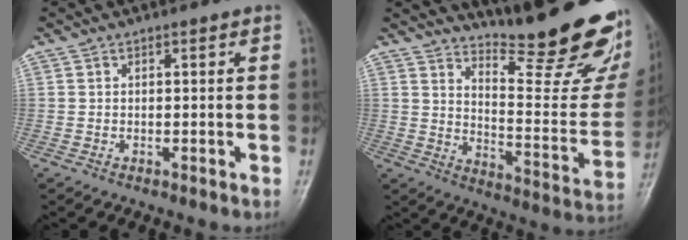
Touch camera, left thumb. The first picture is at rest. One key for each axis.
{"total": 24.8, "fx": 19.5, "fy": 4.9, "fz": 14.4, "tx": -0.173, "ty": -0.152, "tz": 0.267}